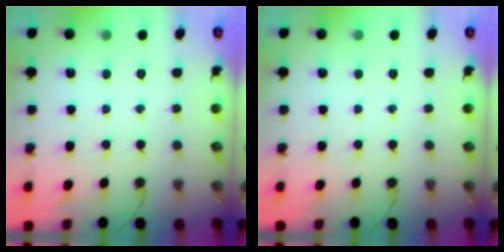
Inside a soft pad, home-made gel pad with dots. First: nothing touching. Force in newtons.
{"total": 0.0}